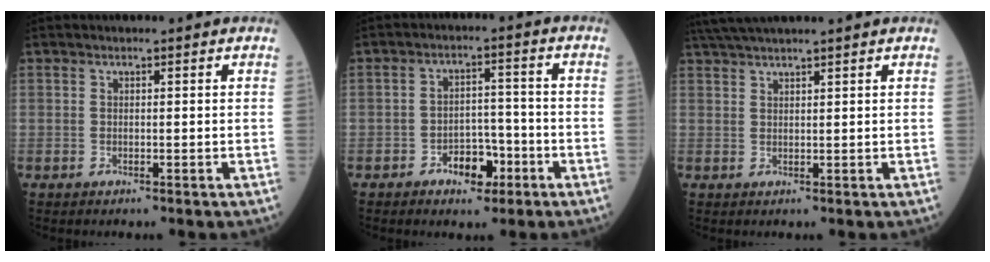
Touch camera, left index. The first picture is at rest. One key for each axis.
{"total": 5.5, "fx": -3.1, "fy": 3.1, "fz": 3.3, "tx": -0.050, "ty": 0.015, "tz": -0.049}
{"total": 7.0, "fx": 6.0, "fy": -0.6, "fz": 3.4, "tx": -0.059, "ty": 0.036, "tz": 0.104}